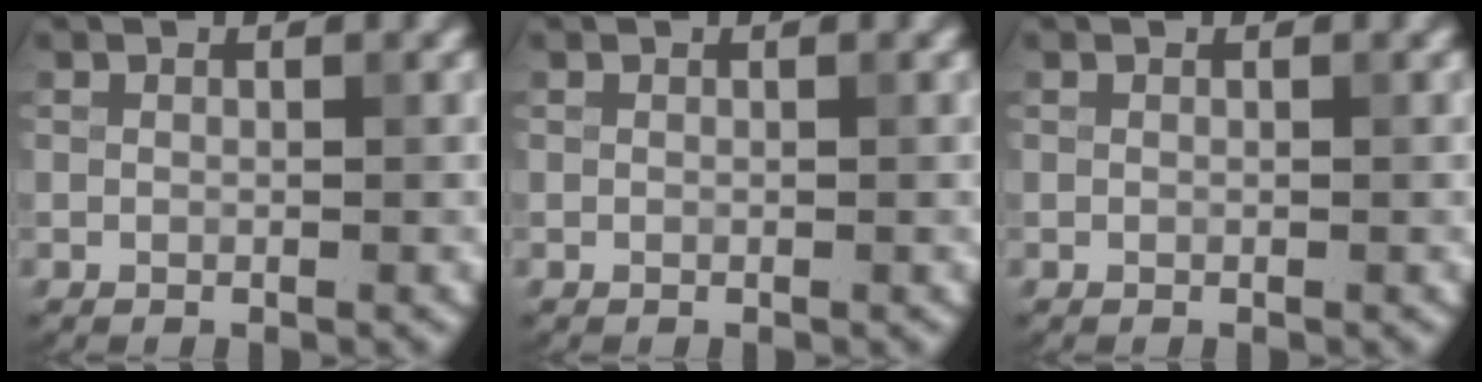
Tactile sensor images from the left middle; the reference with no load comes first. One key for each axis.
{"total": 0.0}
{"total": 0.0}